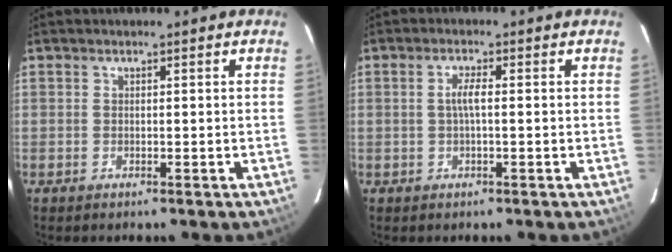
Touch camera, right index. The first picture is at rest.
{"total": 2.3, "force": [-0.1, 0.2, 2.3], "torque": [-0.046, 0.003, -0.002]}